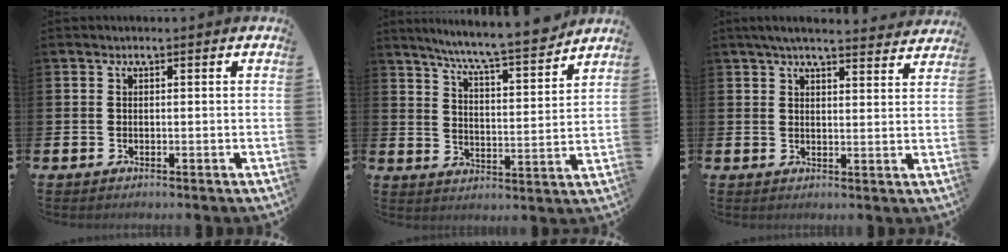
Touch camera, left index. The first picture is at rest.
{"total": 8.2, "force": [7.7, -0.1, 2.8], "torque": [-0.072, -0.059, 0.131]}
{"total": 4.8, "force": [4.5, 0.5, 1.7], "torque": [-0.031, -0.019, 0.079]}